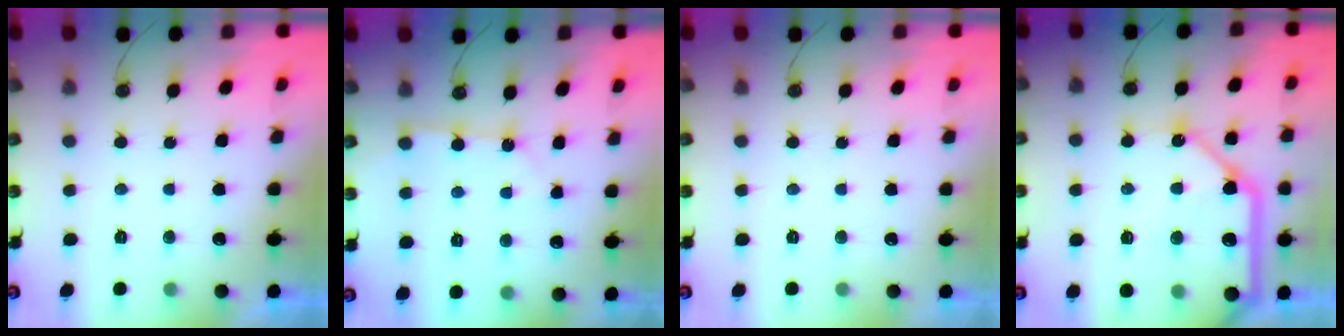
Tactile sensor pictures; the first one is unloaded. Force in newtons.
{"total": 2.9, "press": 2.9, "slide": 0.3}
{"total": 0.0}
{"total": 22.6, "press": 22.3, "slide": 3.1}